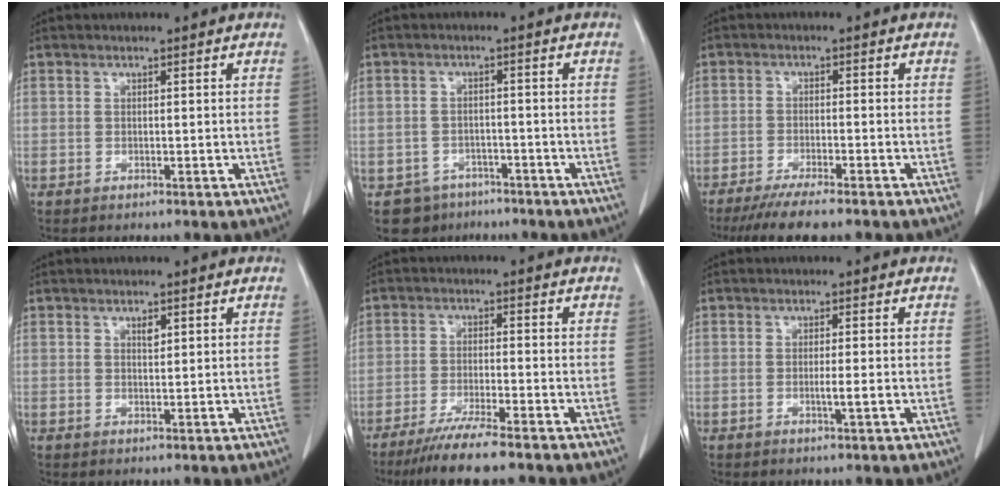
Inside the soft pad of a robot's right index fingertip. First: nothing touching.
{"total": 4.9, "force": [-3.2, 3.7, 0.1], "torque": [0.005, 0.010, -0.043]}
{"total": 6.8, "force": [-5.4, 0.6, 4.0], "torque": [-0.059, -0.013, -0.087]}
{"total": 1.2, "force": [0.7, 0.4, 0.8], "torque": [-0.012, -0.004, 0.013]}
{"total": 7.5, "force": [-5.9, -0.3, 4.7], "torque": [-0.075, -0.019, -0.099]}
{"total": 1.9, "force": [-0.5, -0.1, 1.9], "torque": [-0.033, -0.004, -0.007]}